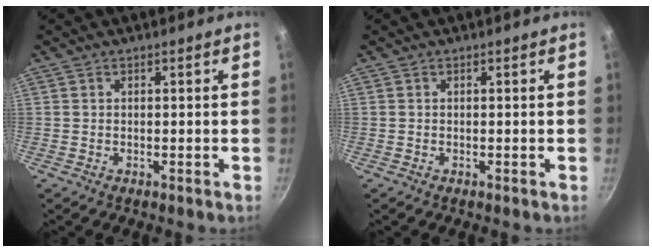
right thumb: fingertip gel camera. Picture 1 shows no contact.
{"total": 0.0}